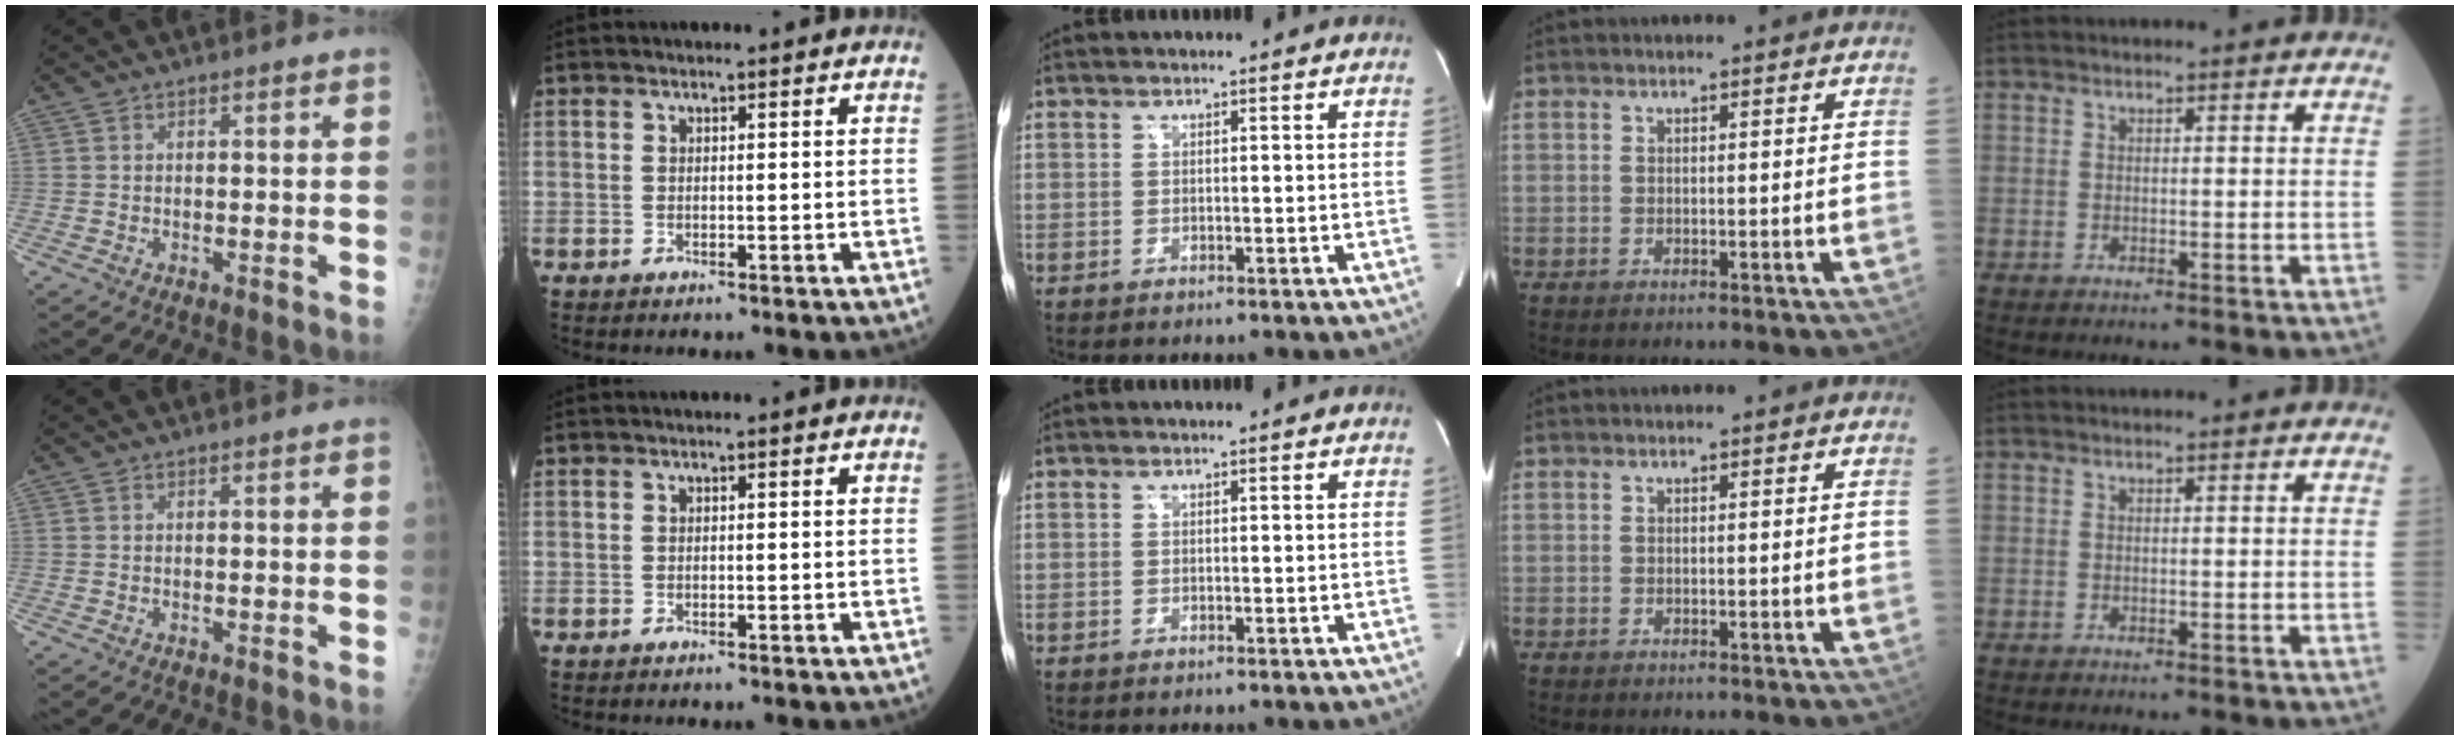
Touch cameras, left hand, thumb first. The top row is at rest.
{}